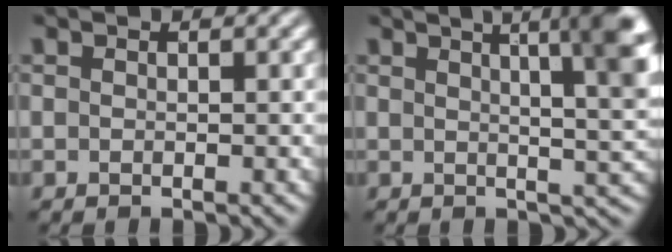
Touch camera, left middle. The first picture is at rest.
{"total": 9.2, "force": [3.6, 2.6, 8.0], "torque": [-0.060, 0.027, 0.034]}